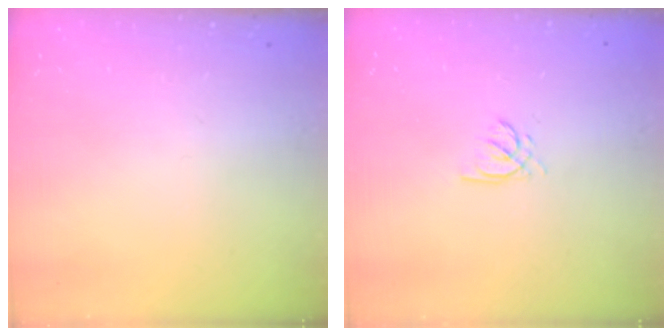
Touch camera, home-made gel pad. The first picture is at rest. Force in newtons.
{"total": 1.5, "press": 1.5, "slide": 0.2}